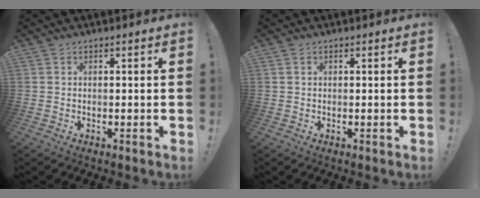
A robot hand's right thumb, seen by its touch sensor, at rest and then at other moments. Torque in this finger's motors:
{"motor_torque": [0.26, 0.13, 0.02, -0.07, 0.03]}